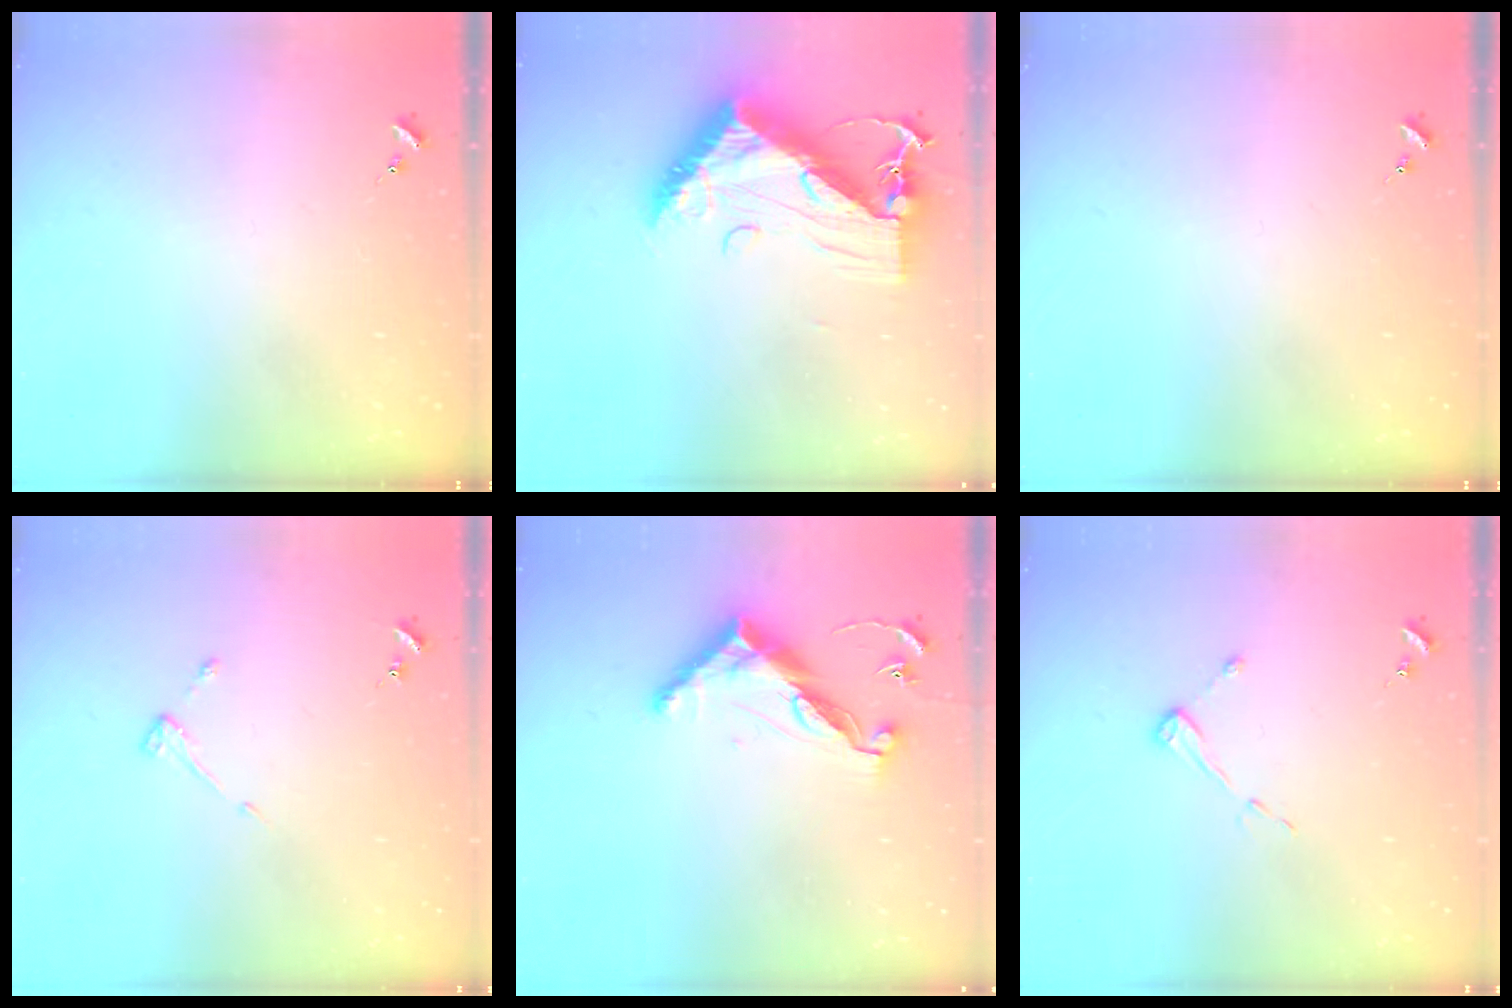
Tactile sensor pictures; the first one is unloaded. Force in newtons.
{"total": 14.1, "press": 14.0, "slide": 1.3}
{"total": 0.0}
{"total": 2.9, "press": 2.9, "slide": 0.5}
{"total": 11.6, "press": 11.6, "slide": 0.4}
{"total": 4.3, "press": 4.3, "slide": 0.5}